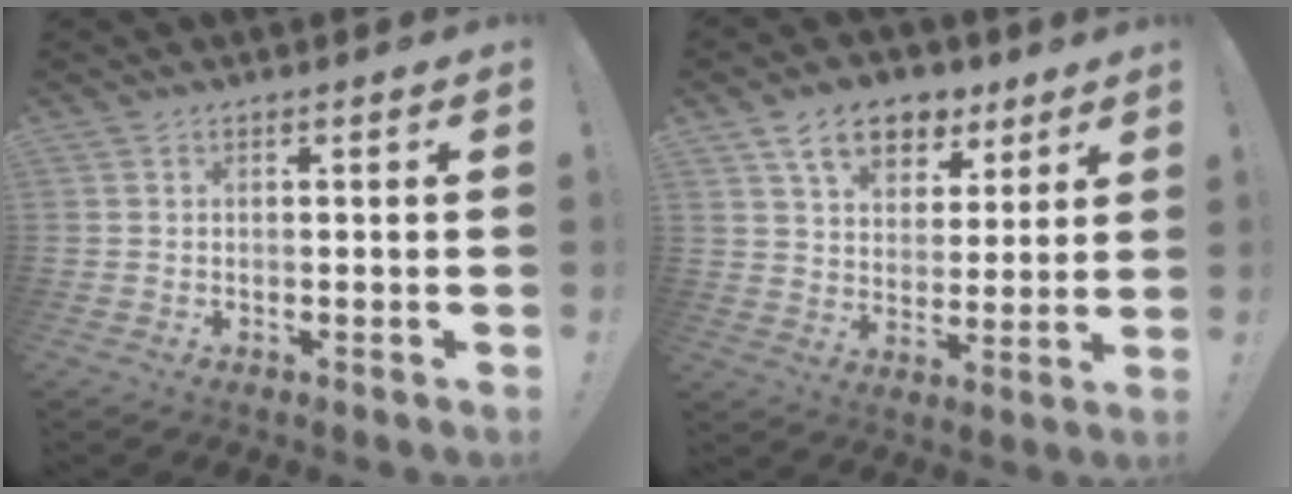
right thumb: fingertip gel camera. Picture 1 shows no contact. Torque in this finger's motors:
{"motor_torque": [0.50, 2.63, 1.02, 0.78, 0.04]}